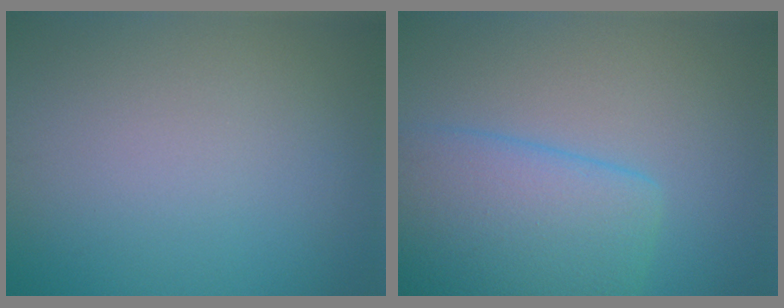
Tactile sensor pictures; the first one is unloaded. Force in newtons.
{"total": 7.1, "press": 7.1, "slide": 0.3}